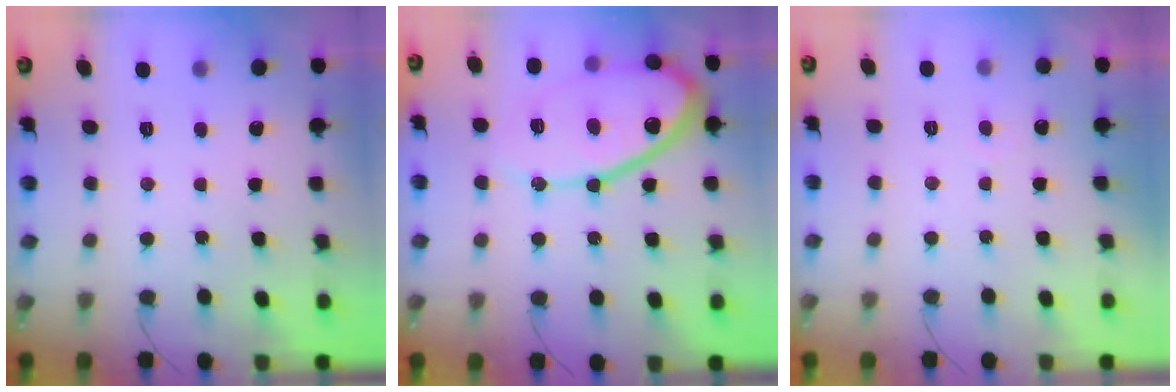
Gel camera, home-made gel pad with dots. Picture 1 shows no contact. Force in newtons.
{"total": 15.3, "press": 15.2, "slide": 1.1}
{"total": 1.7, "press": 1.6, "slide": 0.0}